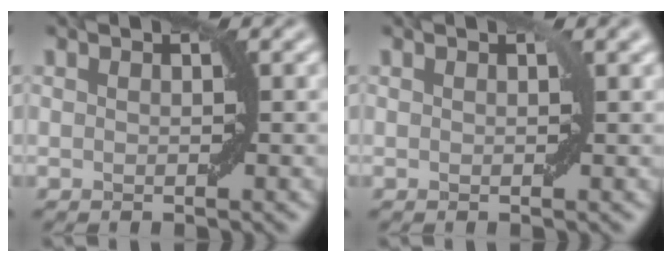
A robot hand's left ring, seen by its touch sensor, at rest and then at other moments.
{"total": 0.7, "force": [0.3, 0.0, 0.6], "torque": [-0.006, 0.002, 0.006]}